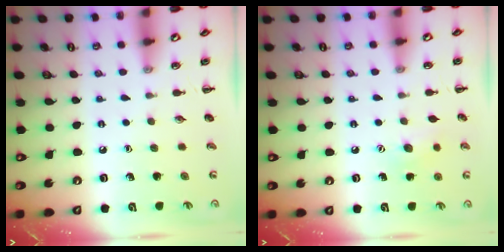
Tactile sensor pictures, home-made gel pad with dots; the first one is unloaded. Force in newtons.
{"total": 7.6, "press": 7.4, "slide": 1.9}